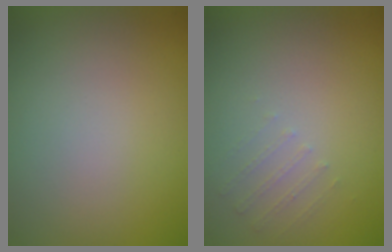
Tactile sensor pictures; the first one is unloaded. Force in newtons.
{"total": 0.6, "press": 0.5, "slide": 0.4}